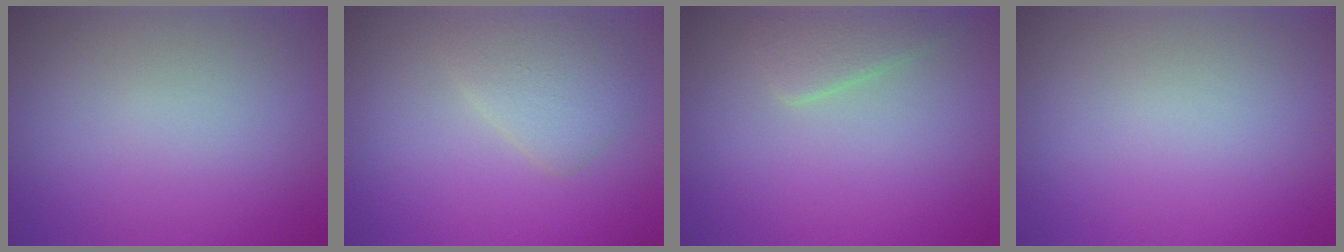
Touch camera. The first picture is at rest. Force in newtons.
{"total": 2.8, "press": 2.8, "slide": 0.2}
{"total": 2.3, "press": 2.3, "slide": 0.1}
{"total": 0.0}